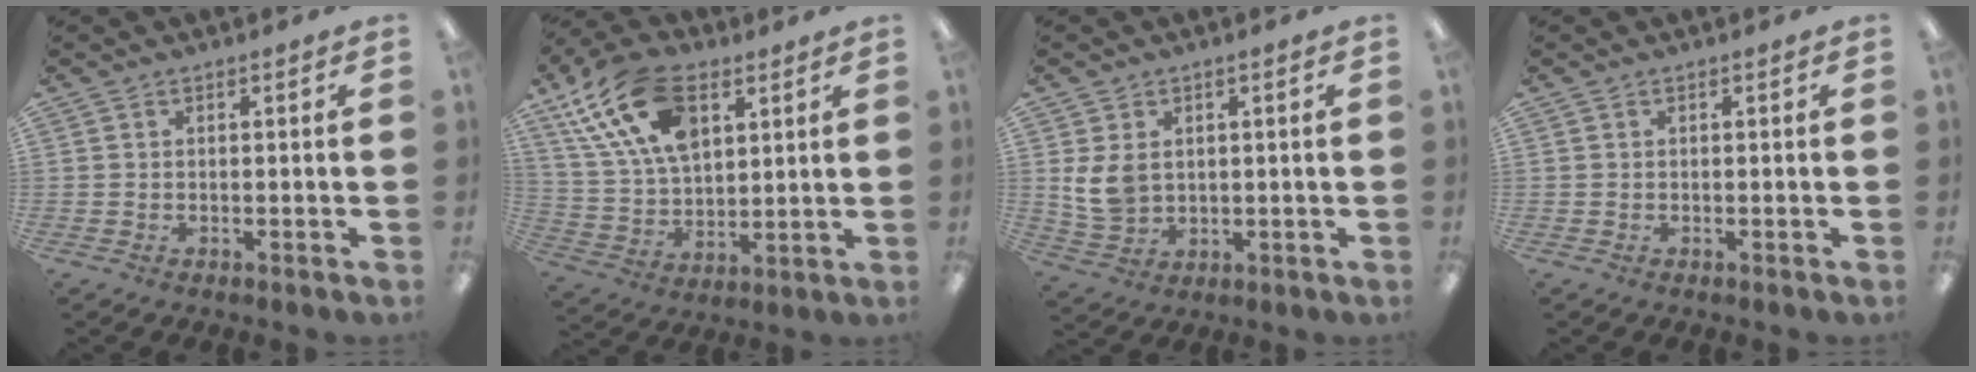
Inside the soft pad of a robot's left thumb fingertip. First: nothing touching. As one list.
[{"total": 19.9, "force": [9.3, 11.7, 13.1], "torque": [-0.273, -0.014, 0.166]}, {"total": 6.7, "force": [1.5, 5.0, 4.2], "torque": [-0.096, 0.000, 0.027]}, {"total": 0.0}]